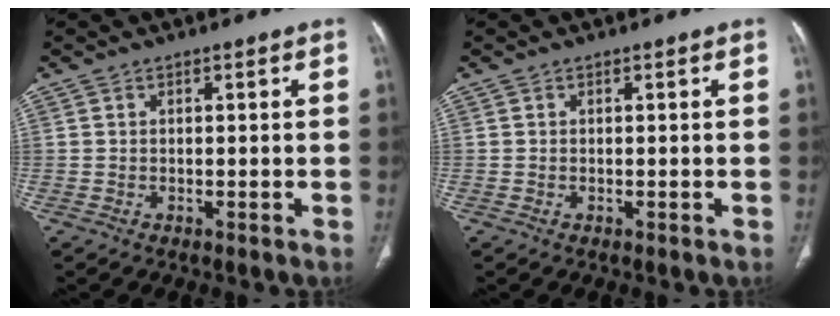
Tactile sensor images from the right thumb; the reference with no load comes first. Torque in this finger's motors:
{"motor_torque": [0.01, -0.18, -0.22, -0.09, 0.06]}